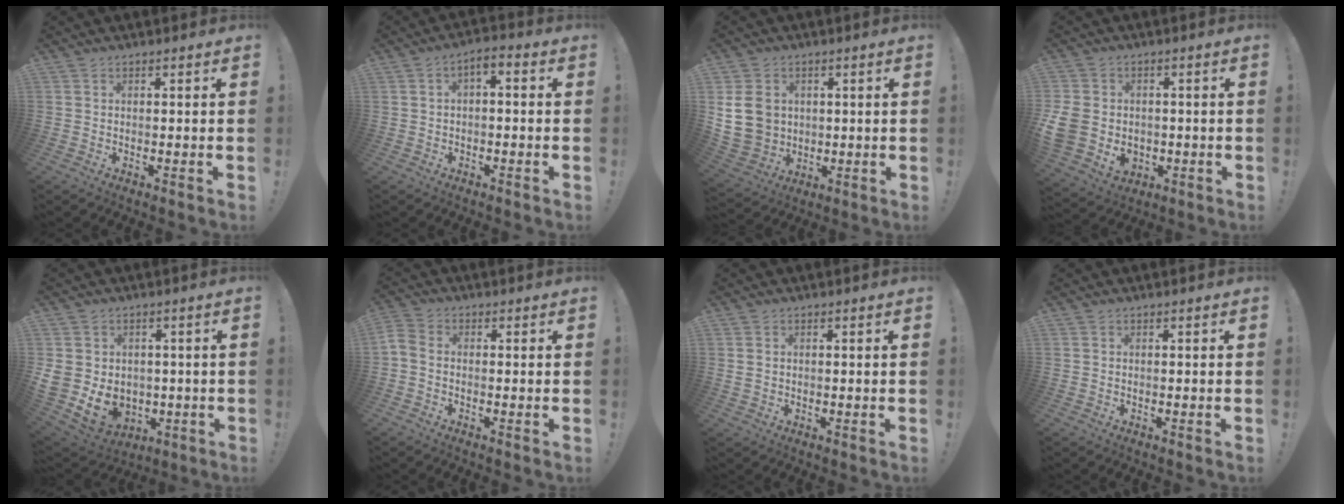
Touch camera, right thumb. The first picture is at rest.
{"total": 3.5, "force": [-1.4, 1.7, 2.7], "torque": [-0.045, 0.010, -0.026]}
{"total": 10.1, "force": [2.3, 8.9, 4.2], "torque": [-0.078, -0.008, 0.050]}
{"total": 10.5, "force": [-1.3, 8.8, 5.6], "torque": [-0.115, 0.007, -0.018]}
{"total": 11.2, "force": [-0.5, 9.7, 5.7], "torque": [-0.122, -0.010, -0.001]}
{"total": 3.2, "force": [-0.6, 2.1, 2.3], "torque": [-0.043, 0.002, -0.009]}
{"total": 0.9, "force": [0.3, 0.8, 0.4], "torque": [-0.010, 0.005, 0.006]}
{"total": 0.0}